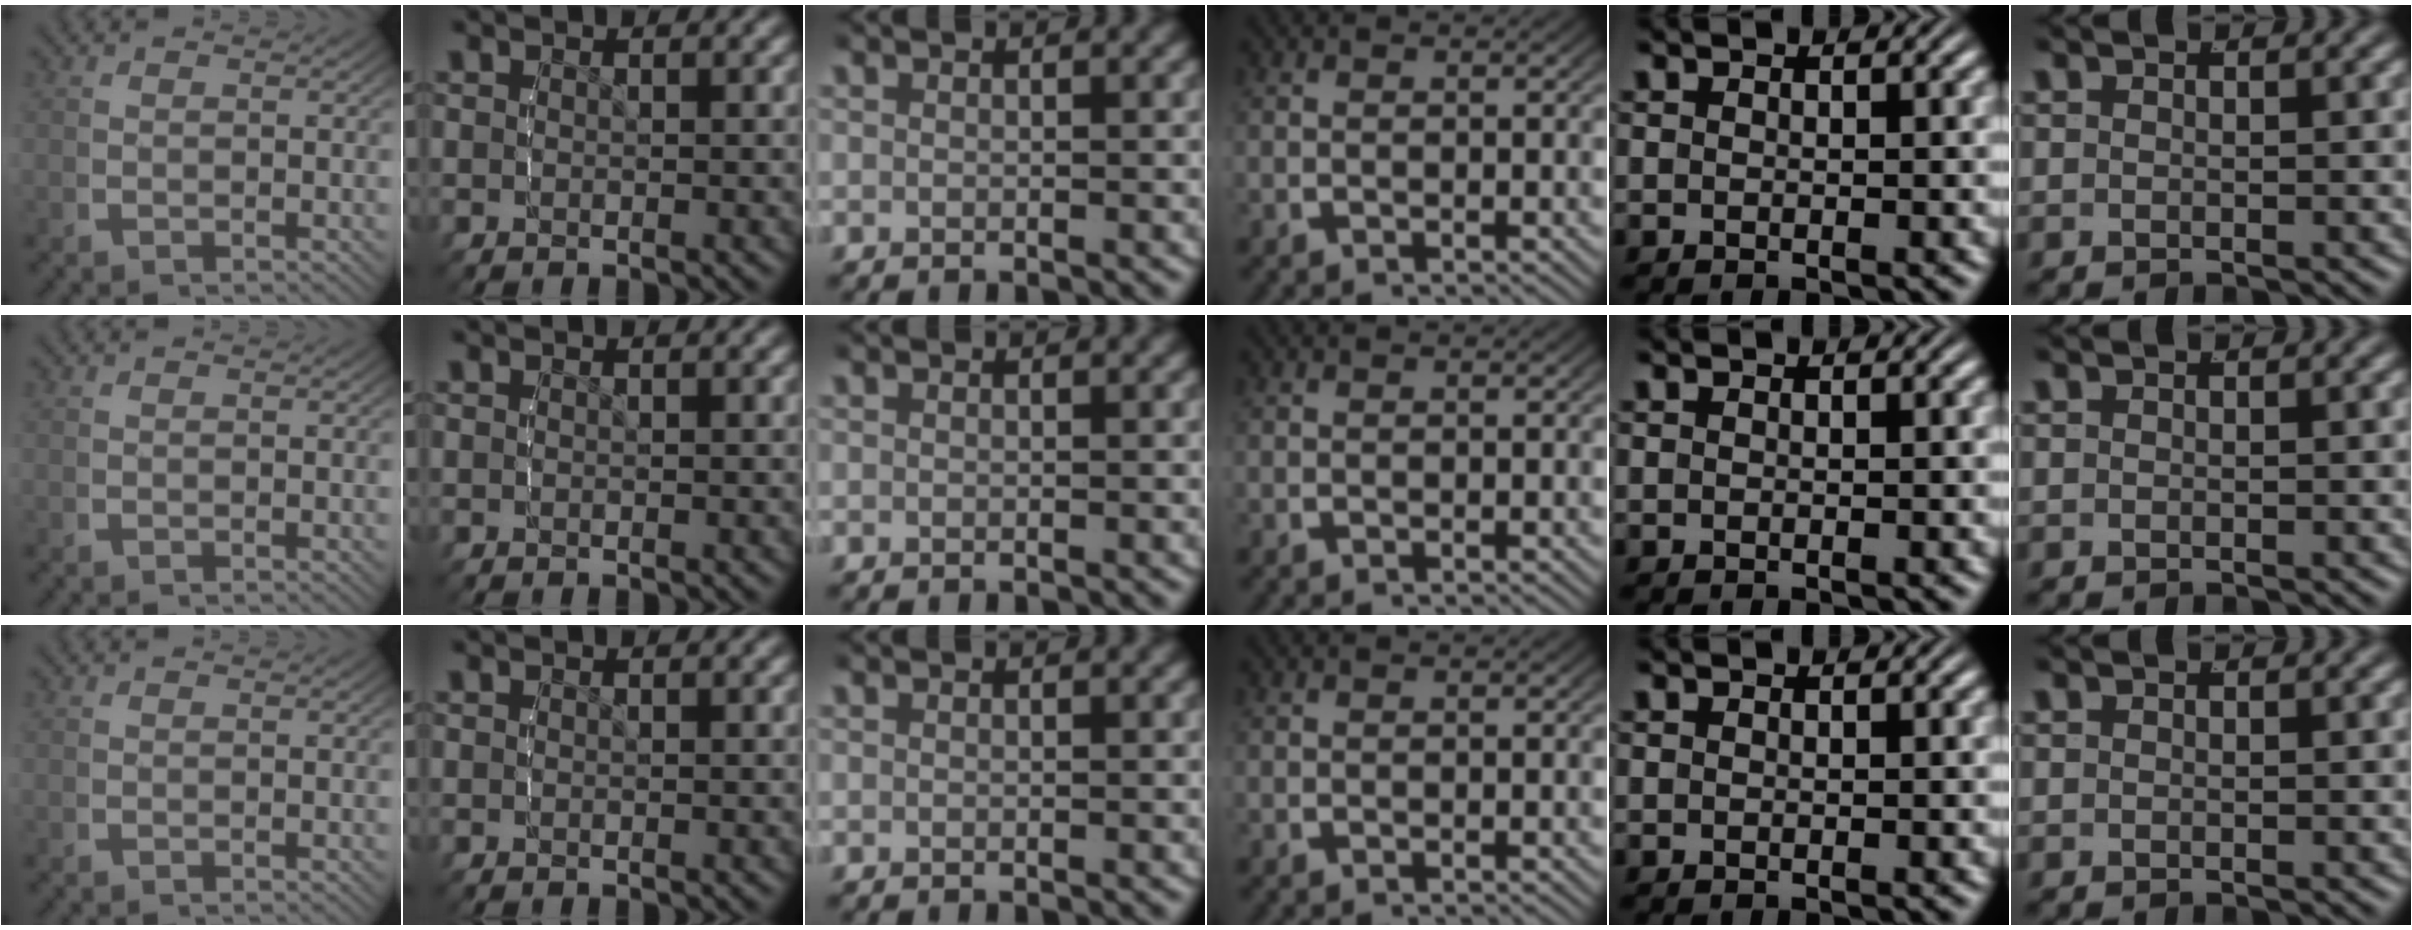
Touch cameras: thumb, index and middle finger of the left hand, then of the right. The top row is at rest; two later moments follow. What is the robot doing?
{"motion": "lift_and_place", "object": "bottle"}